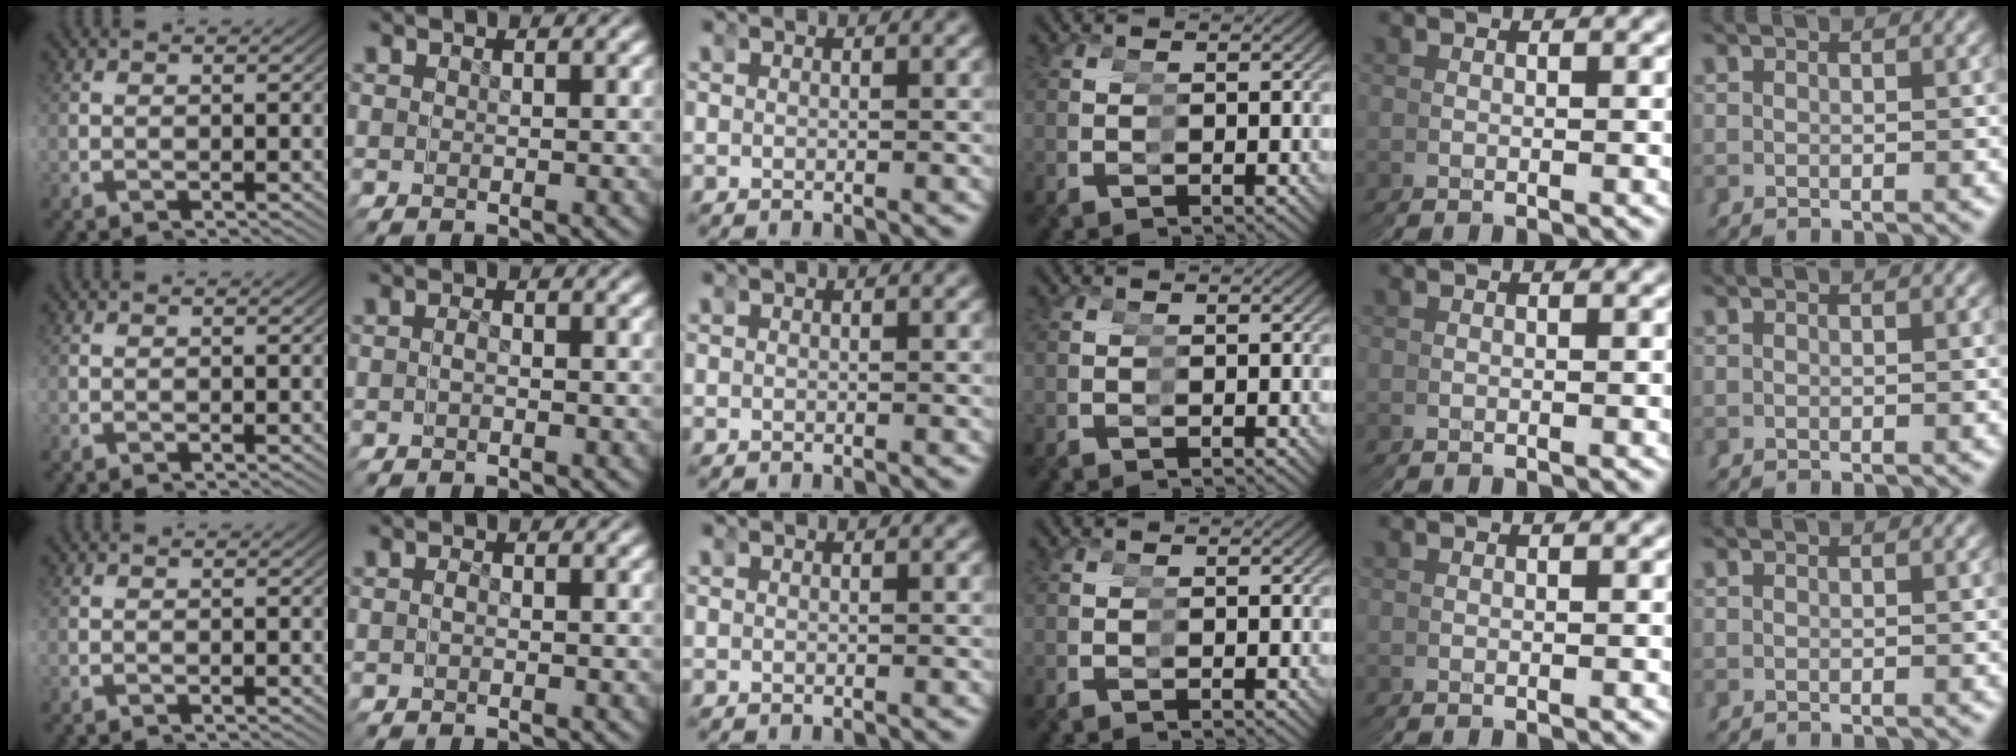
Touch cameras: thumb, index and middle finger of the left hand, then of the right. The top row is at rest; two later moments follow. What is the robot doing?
{"motion": "reach", "object": "condiment"}